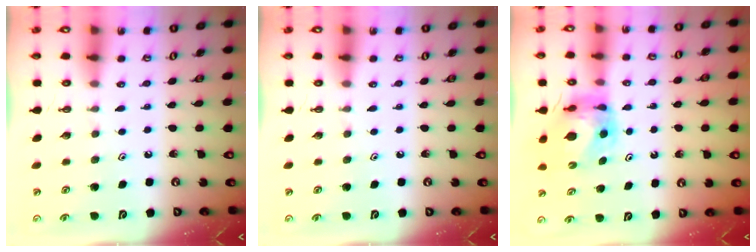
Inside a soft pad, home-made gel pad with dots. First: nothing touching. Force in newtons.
{"total": 0.0}
{"total": 6.3, "press": 6.3, "slide": 0.5}